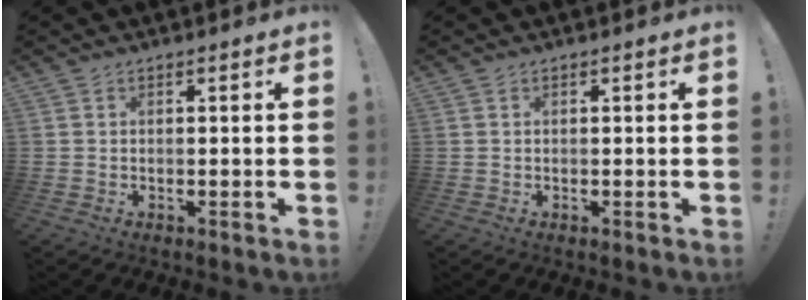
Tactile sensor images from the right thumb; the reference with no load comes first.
{"total": 0.0}